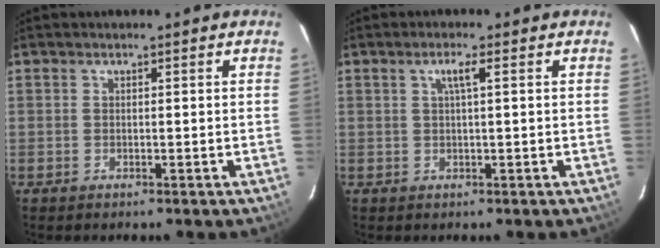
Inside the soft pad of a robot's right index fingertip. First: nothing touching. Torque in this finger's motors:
{"motor_torque": [0.01, -0.01, 0.05, 0.04]}